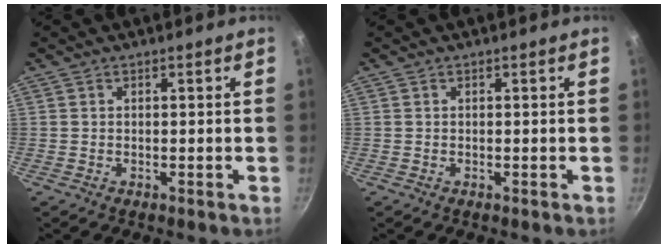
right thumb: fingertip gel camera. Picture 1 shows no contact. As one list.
[{"total": 0.0}]